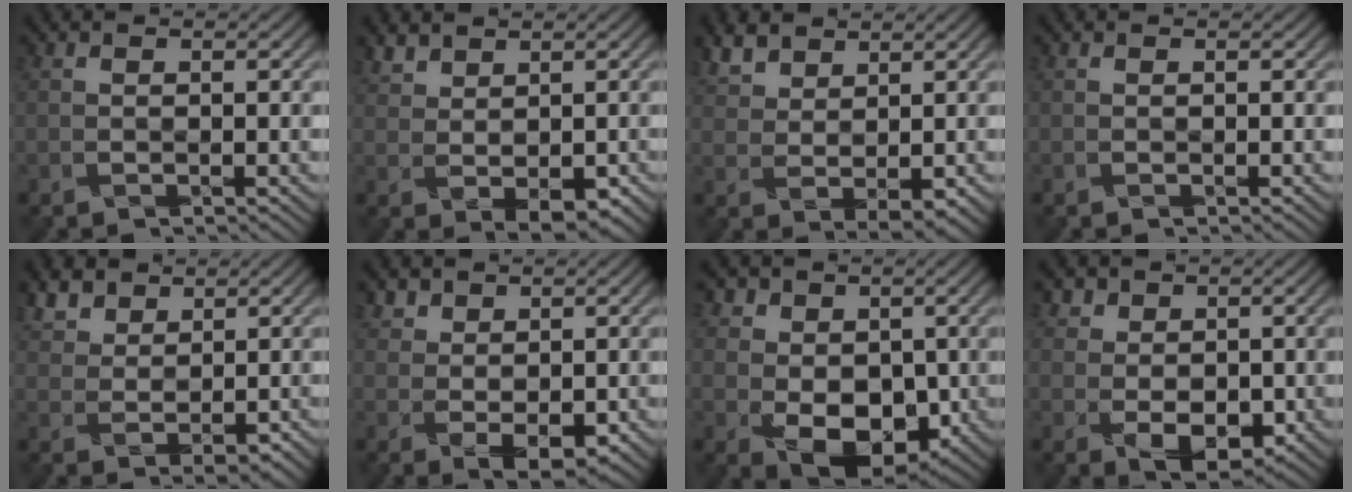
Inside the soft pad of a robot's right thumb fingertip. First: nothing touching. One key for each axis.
{"total": 3.4, "fx": 1.7, "fy": 2.0, "fz": 2.1, "tx": -0.048, "ty": -0.001, "tz": 0.041}
{"total": 4.8, "fx": 2.9, "fy": 2.6, "fz": 2.8, "tx": -0.069, "ty": 0.007, "tz": 0.065}
{"total": 0.0}
{"total": 4.4, "fx": 2.9, "fy": 2.7, "fz": 2.0, "tx": -0.053, "ty": 0.006, "tz": 0.062}
{"total": 3.6, "fx": 1.1, "fy": 2.5, "fz": 2.2, "tx": -0.049, "ty": -0.006, "tz": 0.027}
{"total": 8.2, "fx": 0.3, "fy": 6.5, "fz": 5.0, "tx": -0.101, "ty": -0.016, "tz": 0.007}
{"total": 4.7, "fx": 0.6, "fy": 3.8, "fz": 2.7, "tx": -0.056, "ty": -0.007, "tz": 0.012}